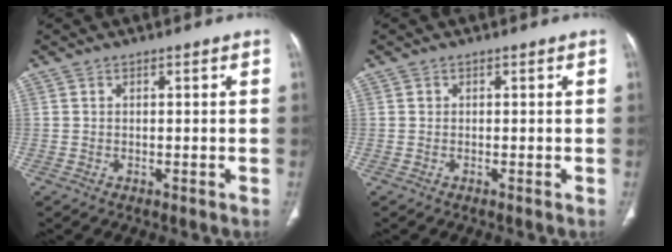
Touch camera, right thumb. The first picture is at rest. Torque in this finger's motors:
{"motor_torque": [-0.07, 0.06, 0.07, 0.02, -0.02]}